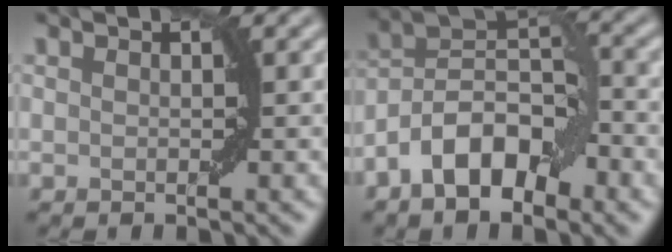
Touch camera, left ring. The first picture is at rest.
{"total": 8.1, "force": [-4.0, 3.8, 6.0], "torque": [-0.096, 0.017, -0.080]}